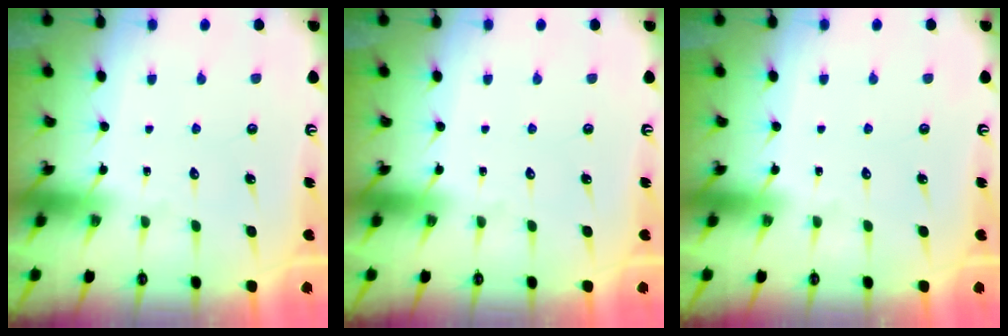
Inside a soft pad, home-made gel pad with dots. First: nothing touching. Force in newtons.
{"total": 0.0}
{"total": 0.0}